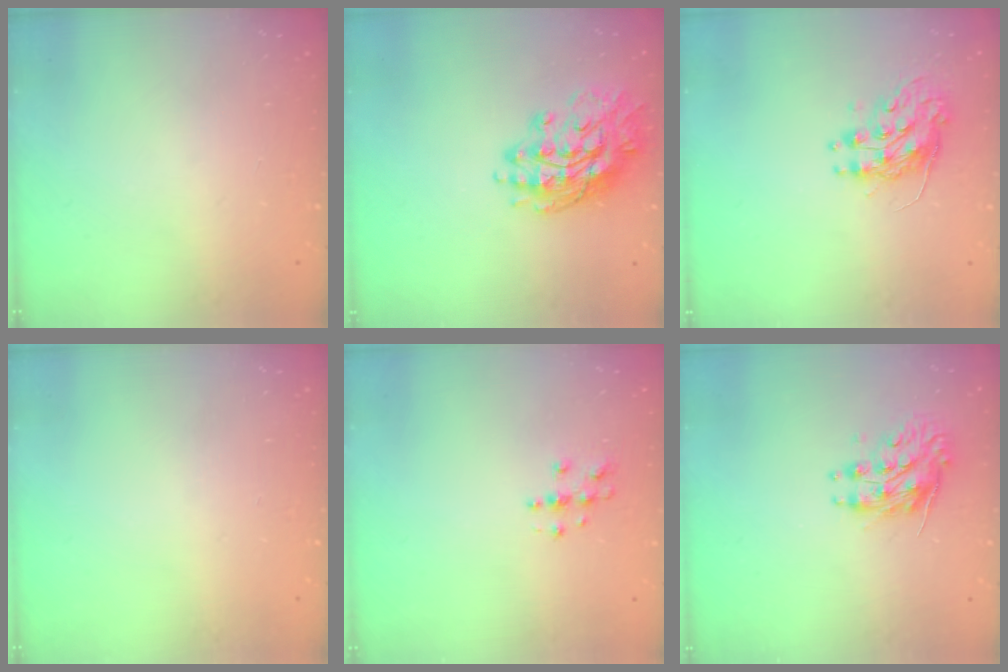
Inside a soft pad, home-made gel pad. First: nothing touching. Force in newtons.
{"total": 16.9, "press": 16.8, "slide": 1.2}
{"total": 9.2, "press": 9.2, "slide": 0.7}
{"total": 0.0}
{"total": 3.6, "press": 3.6, "slide": 0.5}
{"total": 9.2, "press": 9.2, "slide": 0.2}